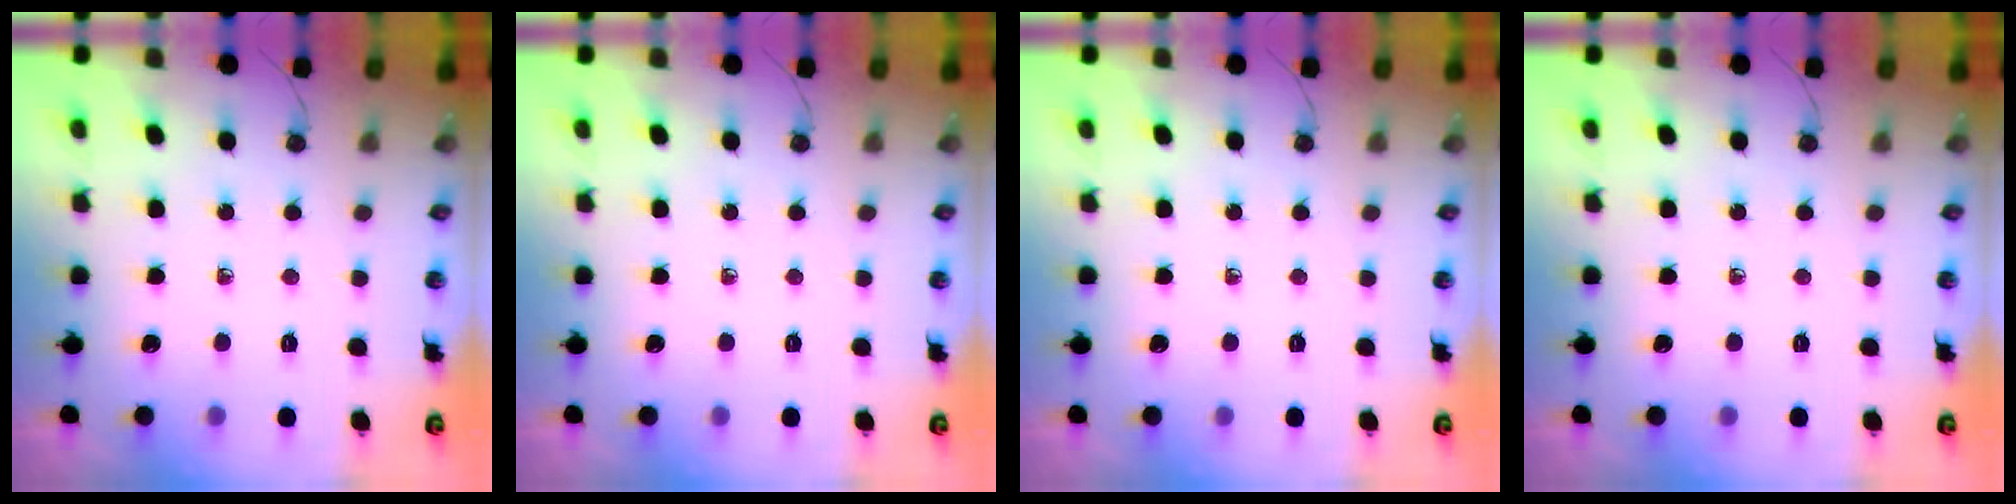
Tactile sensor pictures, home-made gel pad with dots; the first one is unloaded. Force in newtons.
{"total": 0.0}
{"total": 0.0}
{"total": 0.0}